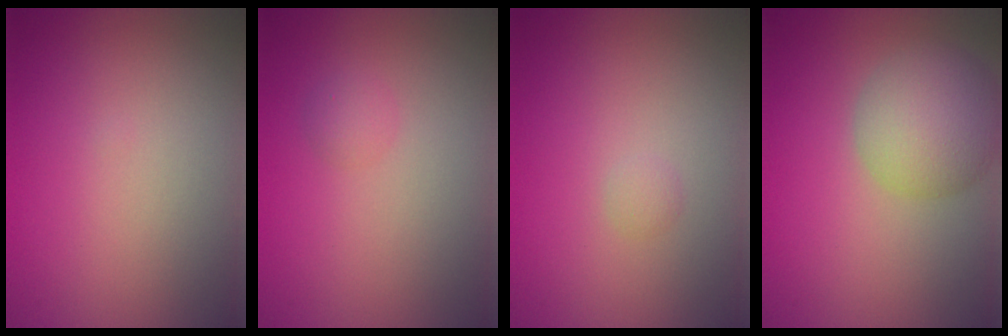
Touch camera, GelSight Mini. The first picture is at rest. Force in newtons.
{"total": 1.0, "press": 1.0, "slide": 0.0}
{"total": 0.6, "press": 0.6, "slide": 0.0}
{"total": 5.7, "press": 5.7, "slide": 0.3}